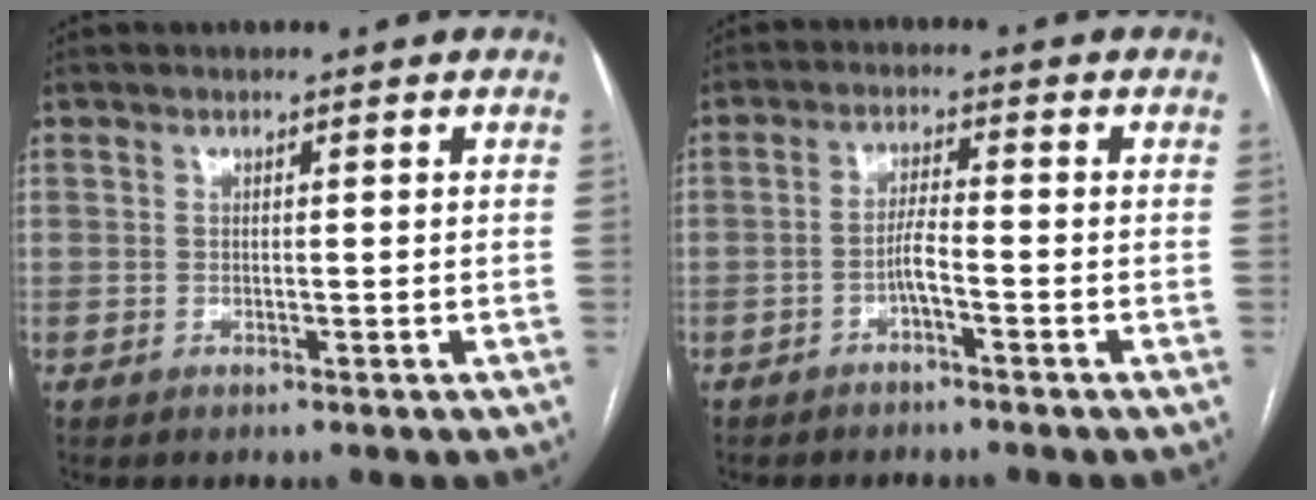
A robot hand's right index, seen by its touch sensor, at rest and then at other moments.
{"total": 3.0, "force": [-1.5, 0.2, 2.5], "torque": [-0.048, 0.003, -0.031]}